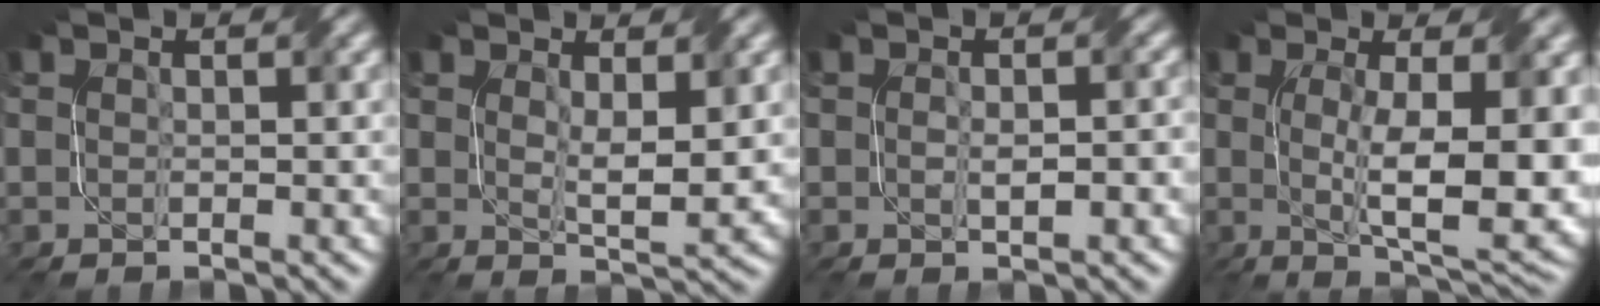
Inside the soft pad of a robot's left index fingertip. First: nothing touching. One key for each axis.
{"total": 3.4, "fx": 1.0, "fy": 0.9, "fz": 3.1, "tx": -0.060, "ty": -0.008, "tz": 0.023}
{"total": 2.1, "fx": -0.3, "fy": 0.8, "fz": 2.0, "tx": -0.036, "ty": -0.003, "tz": -0.002}
{"total": 9.8, "fx": -0.1, "fy": 2.7, "fz": 9.5, "tx": -0.149, "ty": -0.009, "tz": 0.004}